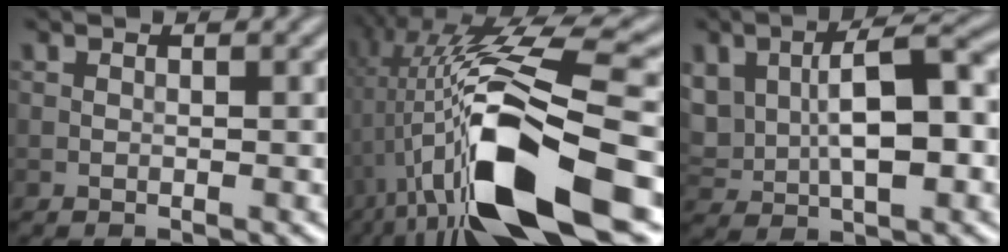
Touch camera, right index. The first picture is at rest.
{"total": 15.6, "force": [-3.6, 4.4, 14.6], "torque": [-0.268, 0.010, -0.060]}
{"total": 8.8, "force": [0.7, 4.6, 7.4], "torque": [-0.138, 0.009, 0.011]}